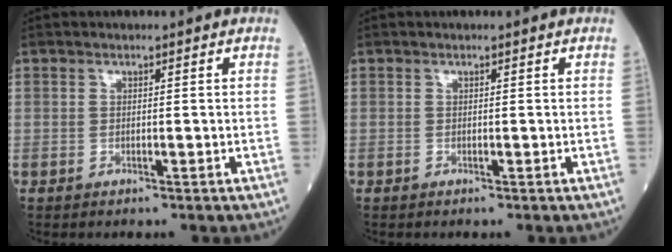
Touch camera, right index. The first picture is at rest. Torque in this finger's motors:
{"motor_torque": [0.02, 0.00, 0.01, 0.00]}